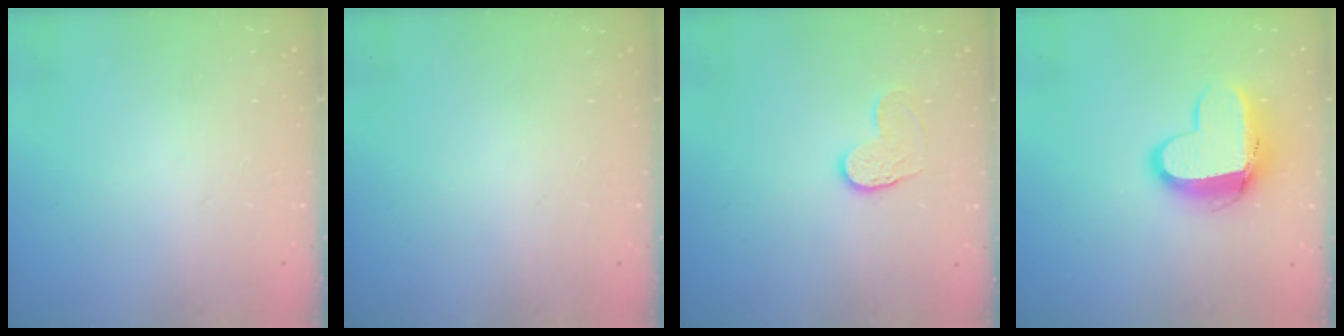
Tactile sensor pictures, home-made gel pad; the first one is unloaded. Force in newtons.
{"total": 0.0}
{"total": 6.6, "press": 6.6, "slide": 0.3}
{"total": 11.4, "press": 11.4, "slide": 1.1}